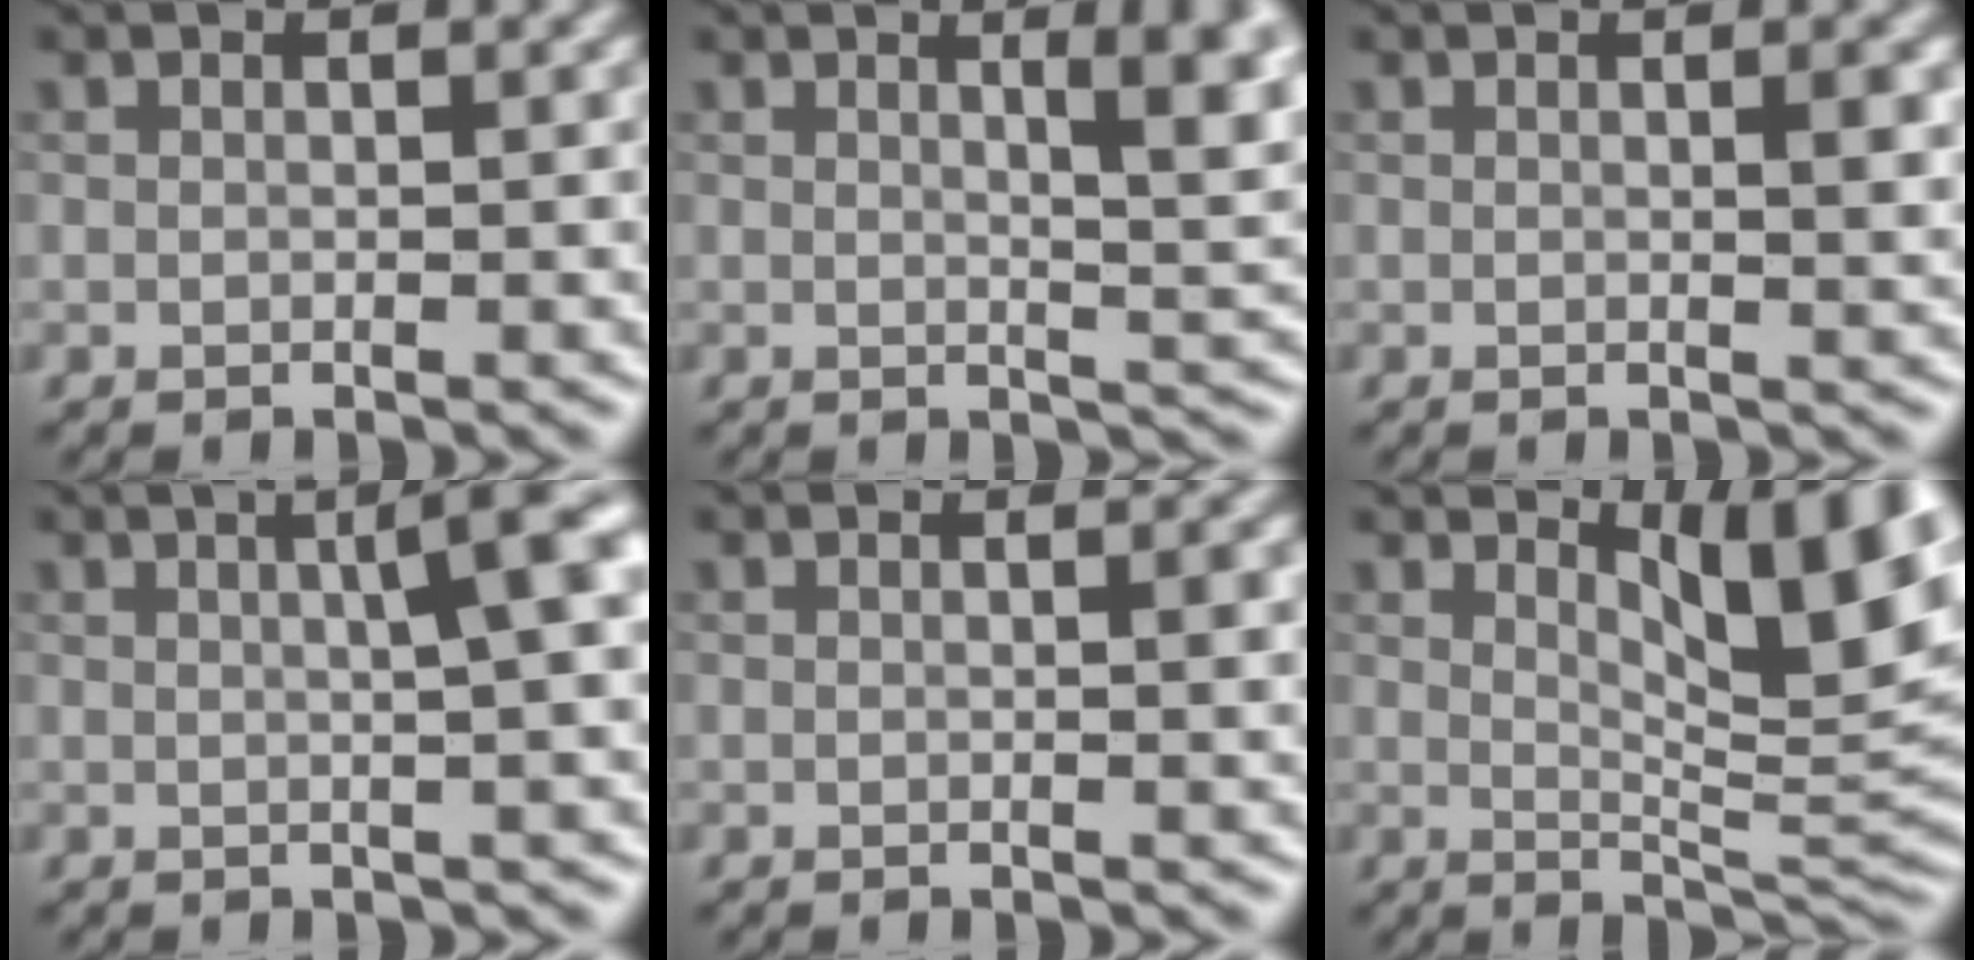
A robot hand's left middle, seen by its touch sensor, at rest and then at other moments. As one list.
[{"total": 5.3, "force": [1.8, 1.5, 4.7], "torque": [-0.044, 0.001, 0.025]}, {"total": 1.7, "force": [0.3, 0.4, 1.6], "torque": [-0.020, 0.000, 0.003]}, {"total": 5.5, "force": [1.2, 1.2, 5.3], "torque": [-0.053, 0.022, 0.014]}, {"total": 0.8, "force": [0.1, 0.1, 0.8], "torque": [-0.011, 0.000, 0.001]}, {"total": 9.1, "force": [4.3, 2.6, 7.6], "torque": [-0.104, 0.002, 0.073]}]